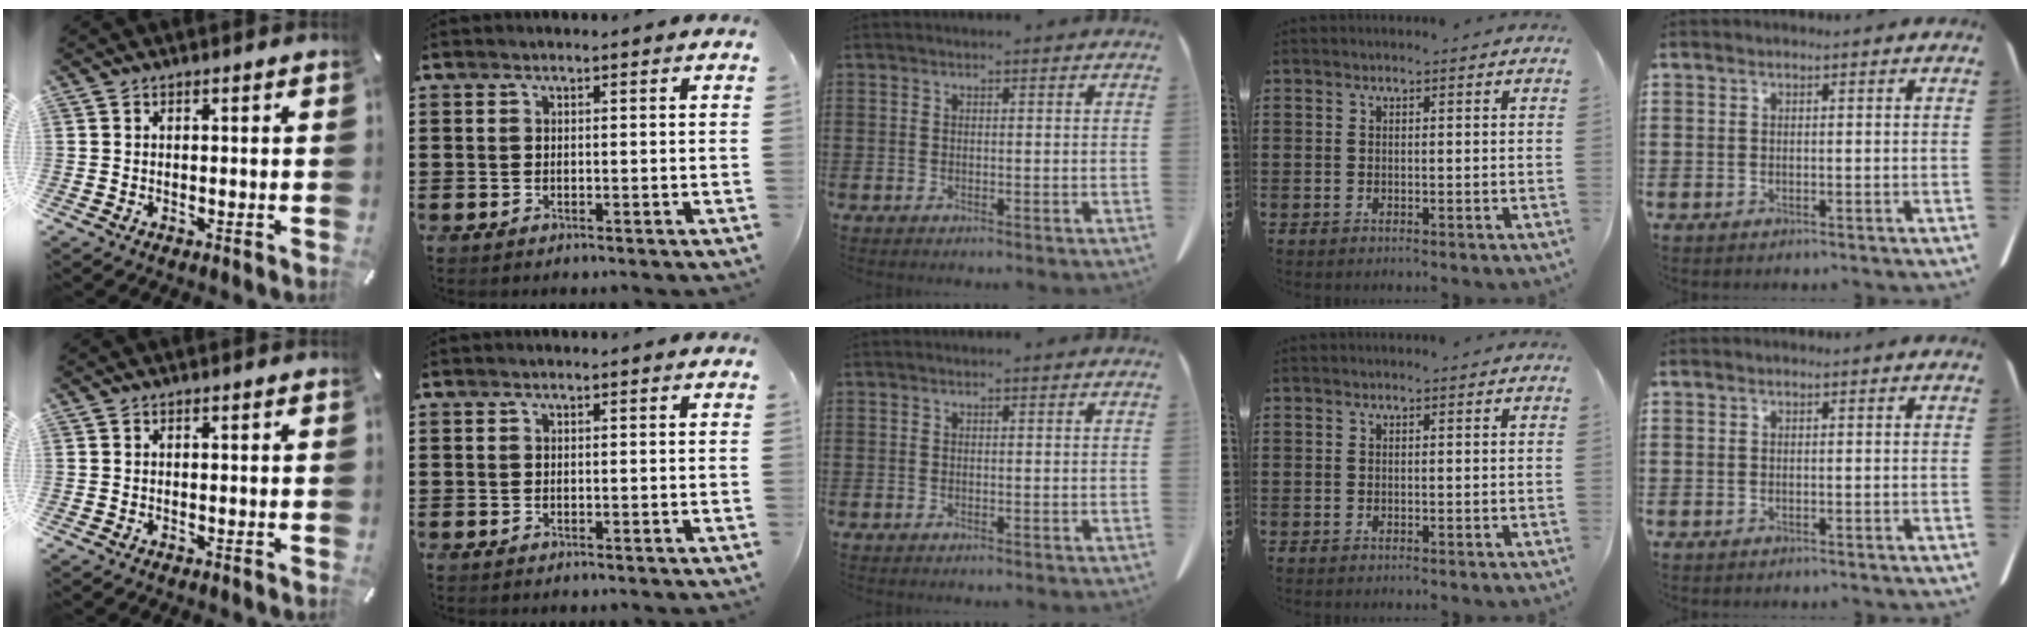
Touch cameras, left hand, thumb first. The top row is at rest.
{}